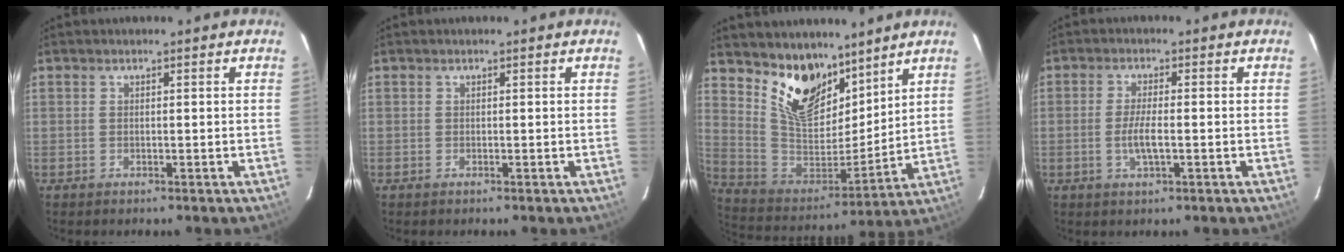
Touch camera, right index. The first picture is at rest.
{"total": 0.0}
{"total": 15.9, "force": [11.0, 8.3, 7.9], "torque": [-0.163, -0.007, 0.210]}
{"total": 4.2, "force": [-1.1, 0.8, 4.0], "torque": [-0.077, -0.005, -0.020]}